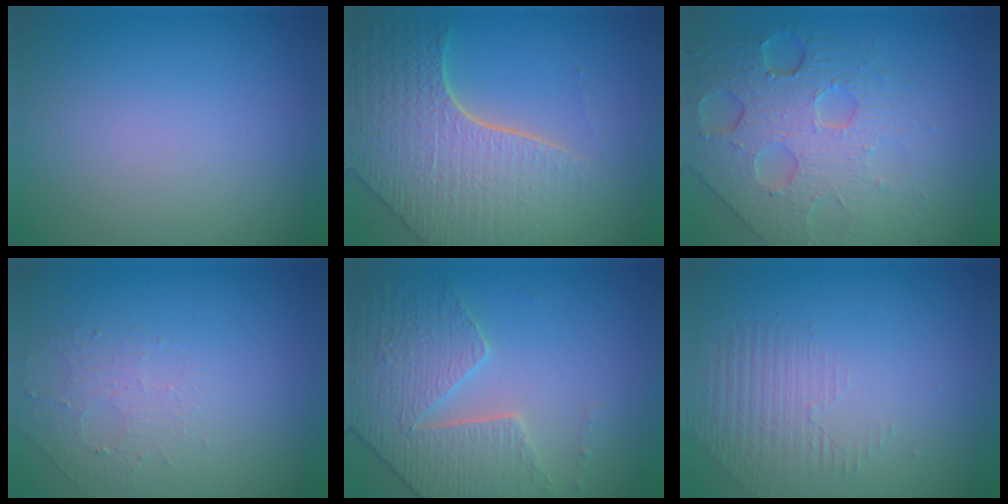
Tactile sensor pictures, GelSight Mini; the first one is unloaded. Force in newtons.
{"total": 7.7, "press": 5.6, "slide": 5.3}
{"total": 8.3, "press": 5.5, "slide": 6.2}
{"total": 1.4, "press": 0.7, "slide": 1.2}
{"total": 4.3, "press": 4.2, "slide": 0.9}
{"total": 1.3, "press": 0.5, "slide": 1.2}